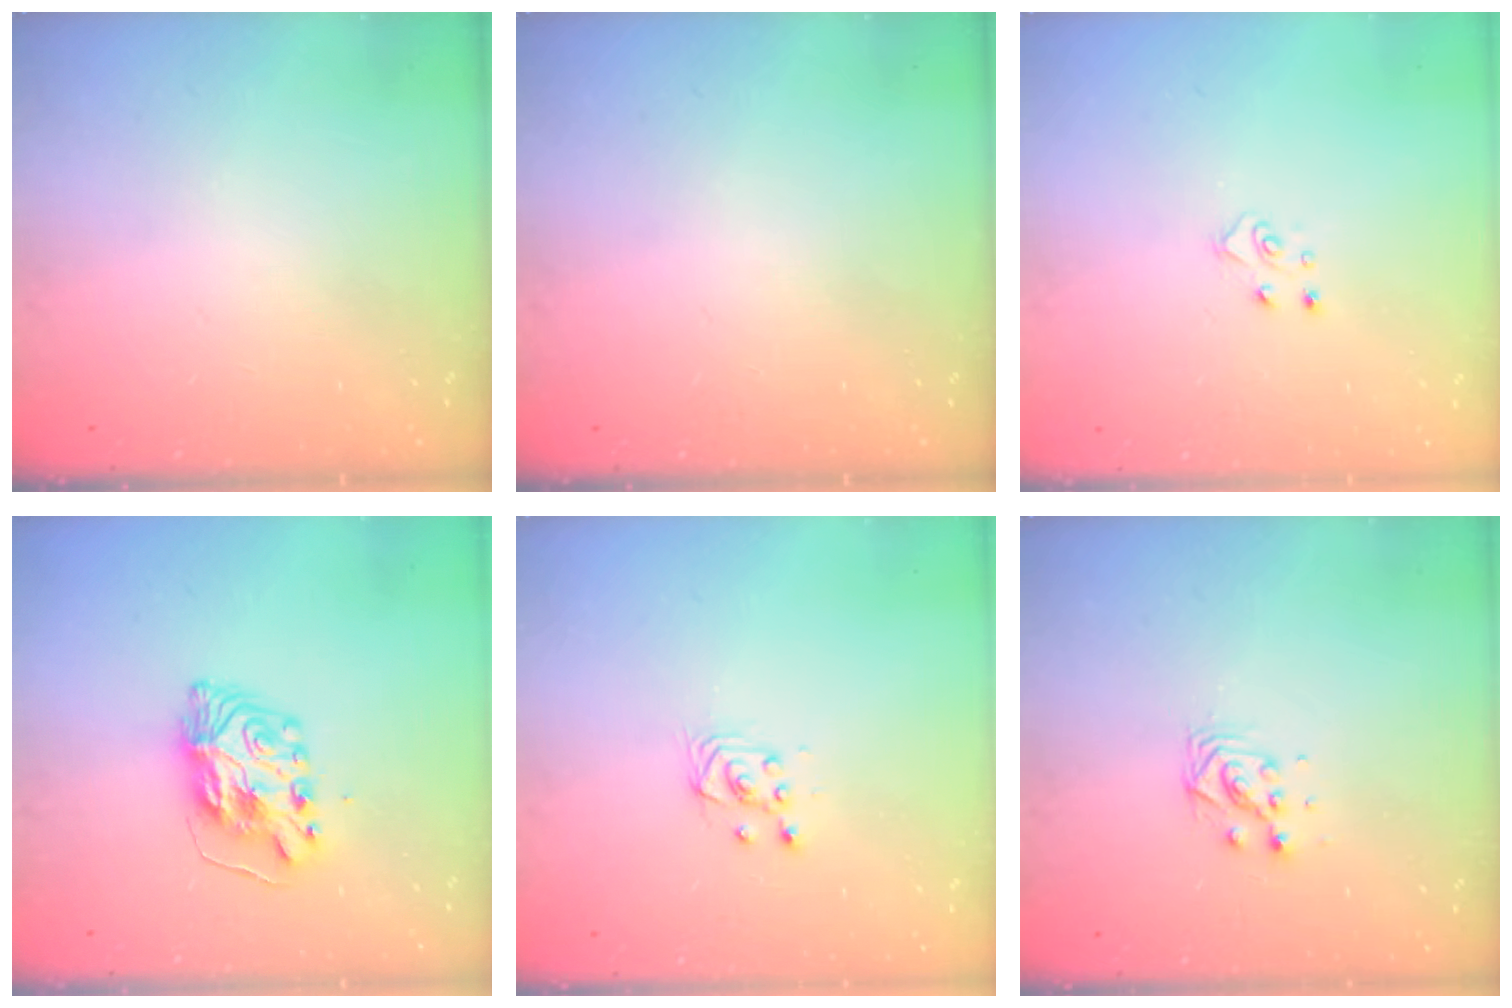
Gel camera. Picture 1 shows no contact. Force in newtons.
{"total": 0.0}
{"total": 4.8, "press": 4.8, "slide": 0.5}
{"total": 8.1, "press": 8.1, "slide": 0.9}
{"total": 2.9, "press": 2.6, "slide": 1.3}
{"total": 4.6, "press": 4.6, "slide": 0.2}